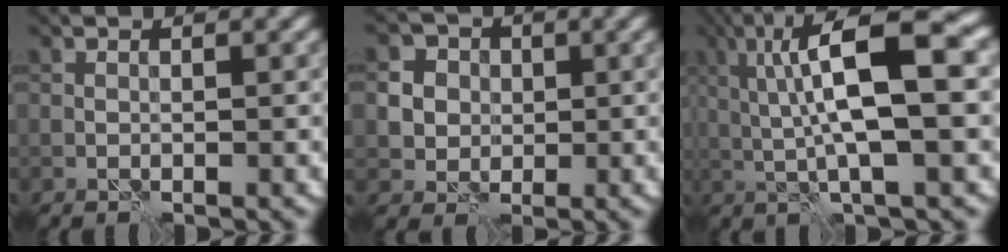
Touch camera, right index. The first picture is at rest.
{"total": 6.9, "force": [1.7, 6.2, 2.5], "torque": [-0.056, 0.027, 0.022]}
{"total": 10.7, "force": [2.1, 2.7, 10.2], "torque": [-0.173, 0.017, 0.033]}